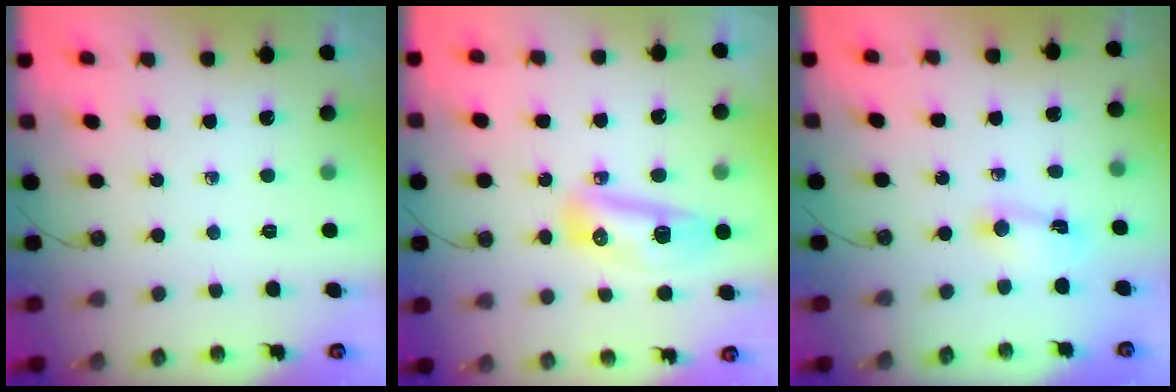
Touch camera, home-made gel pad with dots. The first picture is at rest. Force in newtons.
{"total": 14.2, "press": 11.9, "slide": 7.8}
{"total": 2.2, "press": 2.2, "slide": 0.3}